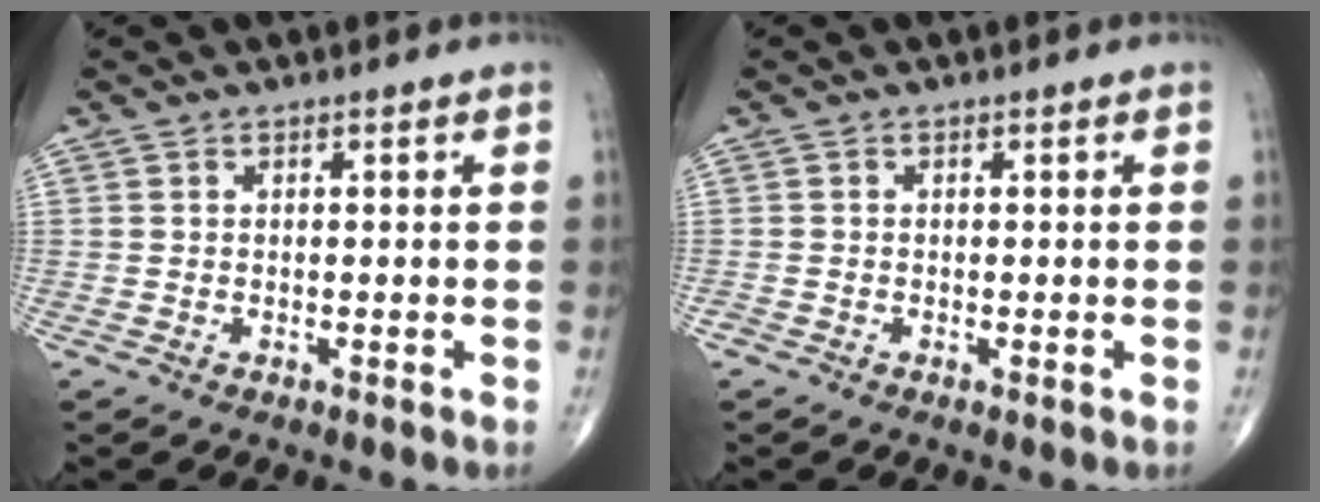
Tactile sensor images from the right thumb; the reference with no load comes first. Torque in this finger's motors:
{"motor_torque": [0.41, 0.17, -0.11, -0.27, 0.03]}